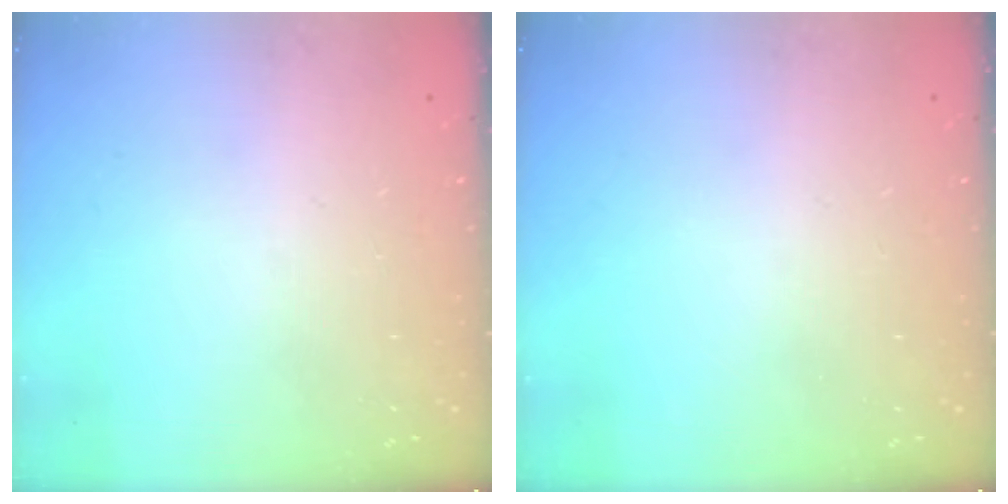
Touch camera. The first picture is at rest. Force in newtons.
{"total": 0.0}